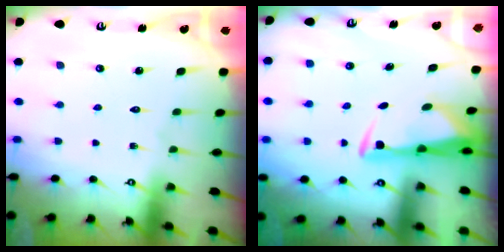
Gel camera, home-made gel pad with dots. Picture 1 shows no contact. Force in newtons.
{"total": 3.0, "press": 2.9, "slide": 0.9}